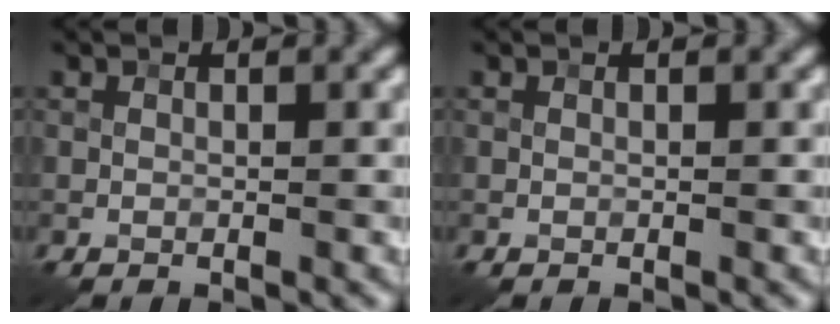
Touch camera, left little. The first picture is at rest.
{"total": 0.0}